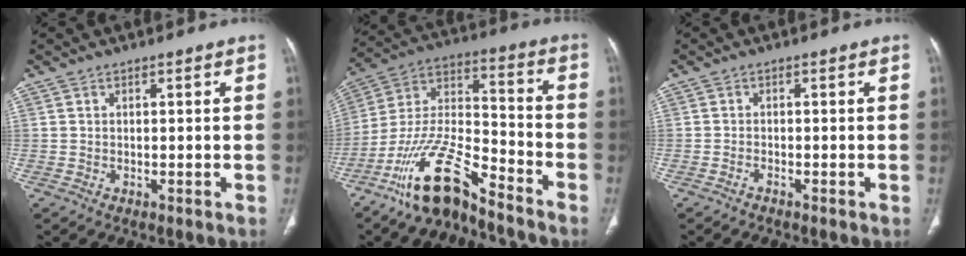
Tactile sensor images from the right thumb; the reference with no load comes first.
{"total": 15.3, "force": [-11.6, 4.0, 9.2], "torque": [-0.178, 0.084, -0.220]}
{"total": 0.7, "force": [-0.7, 0.1, 0.3], "torque": [-0.007, 0.005, -0.015]}